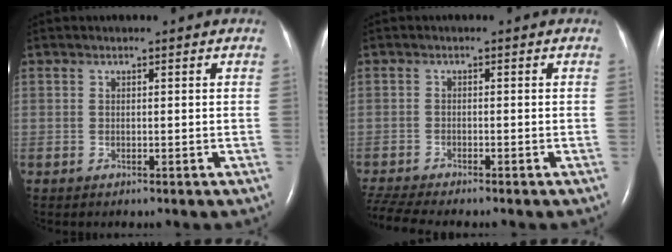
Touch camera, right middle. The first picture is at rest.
{"total": 6.1, "force": [-5.6, -0.1, 2.6], "torque": [-0.054, -0.015, -0.095]}